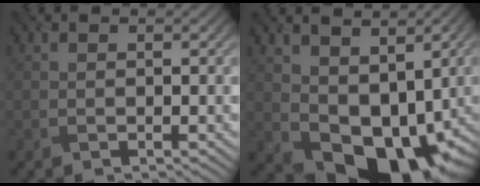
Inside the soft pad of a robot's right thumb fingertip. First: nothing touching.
{"total": 12.1, "force": [1.2, 8.8, 8.3], "torque": [-0.140, -0.034, 0.039]}